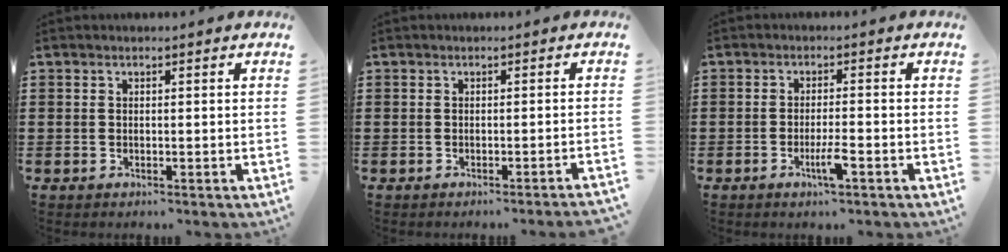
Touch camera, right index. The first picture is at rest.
{"total": 1.0, "force": [-0.8, -0.4, 0.5], "torque": [-0.009, -0.001, -0.016]}
{"total": 3.5, "force": [-1.8, 0.3, 3.0], "torque": [-0.058, -0.005, -0.033]}